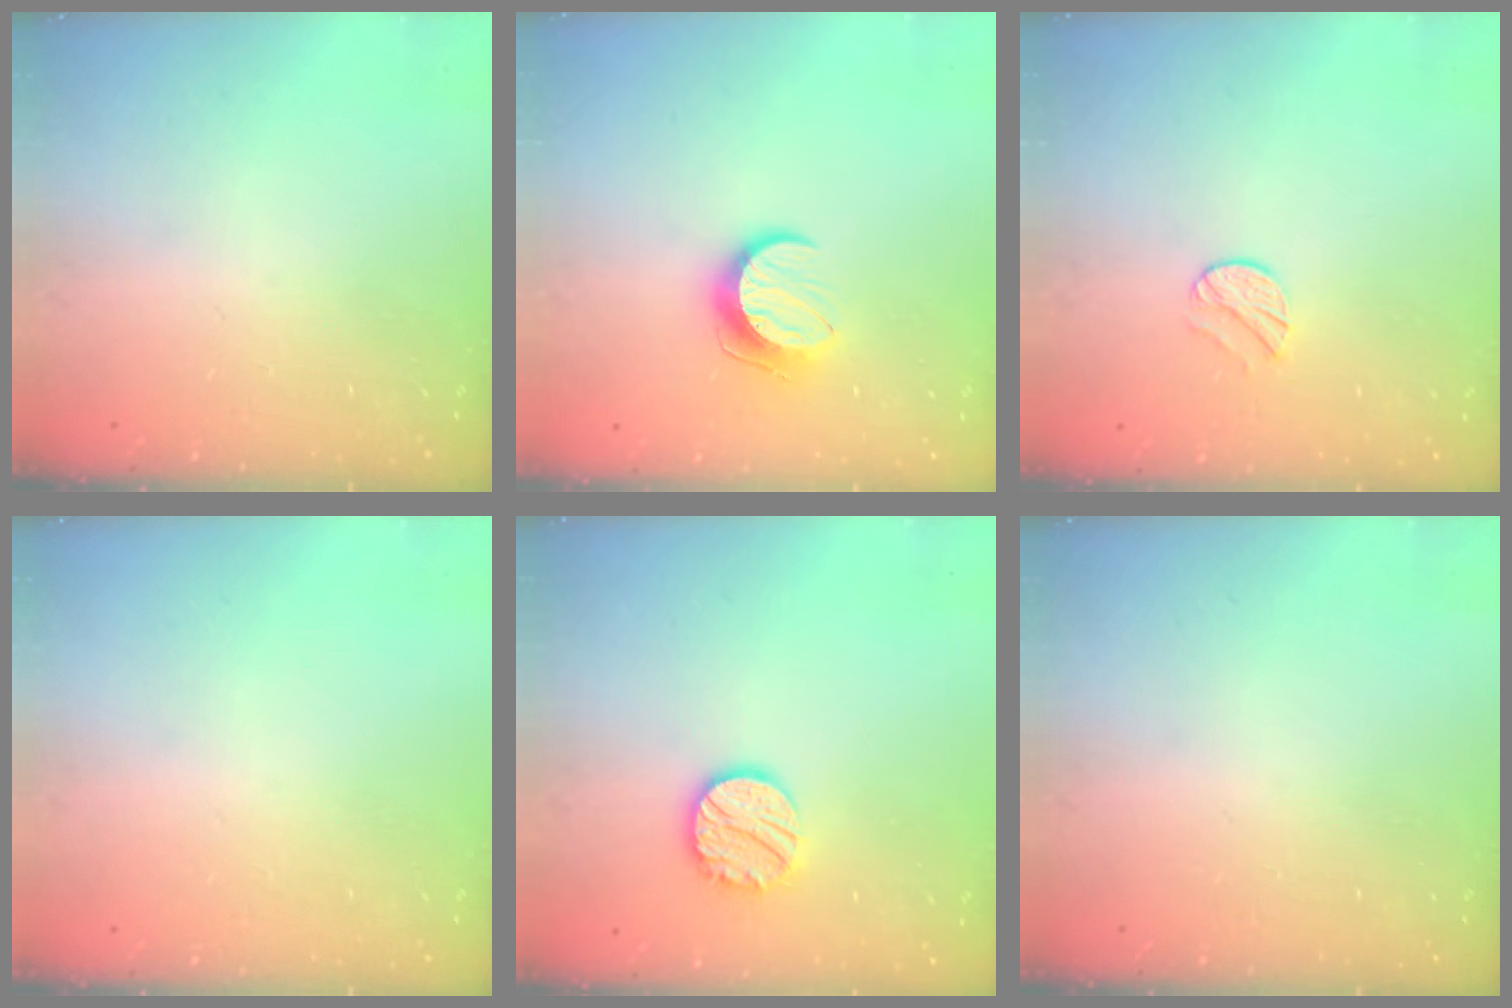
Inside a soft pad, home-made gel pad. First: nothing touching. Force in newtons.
{"total": 10.3, "press": 10.2, "slide": 0.4}
{"total": 8.1, "press": 8.1, "slide": 0.7}
{"total": 0.0}
{"total": 13.7, "press": 13.6, "slide": 1.1}
{"total": 0.0}